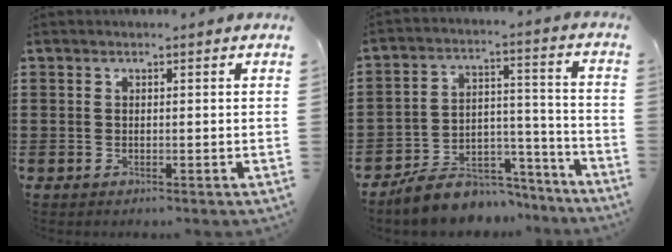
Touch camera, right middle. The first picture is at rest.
{"total": 7.5, "force": [-6.8, 3.1, 1.0], "torque": [-0.015, 0.027, -0.128]}